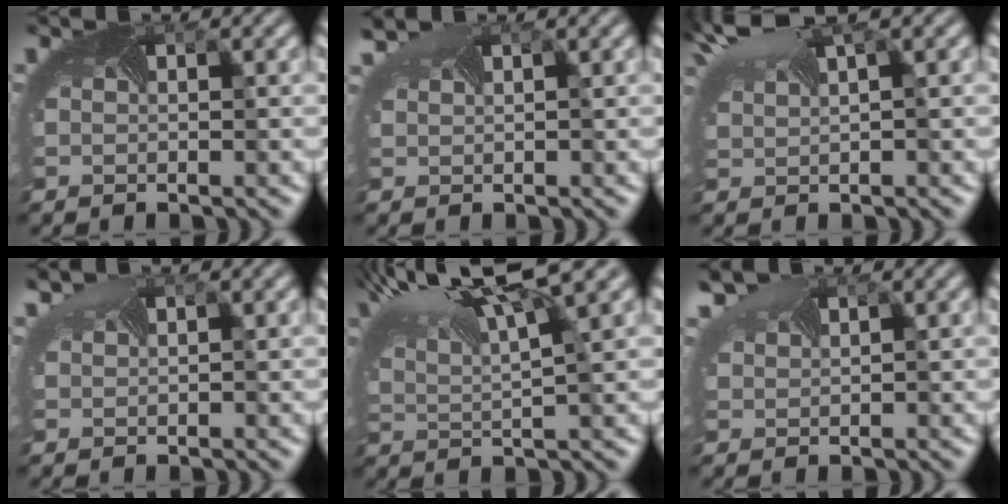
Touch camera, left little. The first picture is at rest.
{"total": 1.7, "force": [1.4, 0.4, 0.9], "torque": [-0.024, 0.014, 0.017]}
{"total": 5.3, "force": [3.4, 1.7, 3.7], "torque": [-0.095, 0.023, 0.069]}
{"total": 1.7, "force": [1.4, 0.5, 0.7], "torque": [-0.020, 0.014, 0.013]}
{"total": 9.6, "force": [5.9, 2.9, 7.1], "torque": [-0.145, 0.031, 0.097]}
{"total": 2.4, "force": [2.1, 0.6, 0.8], "torque": [-0.031, 0.014, 0.037]}